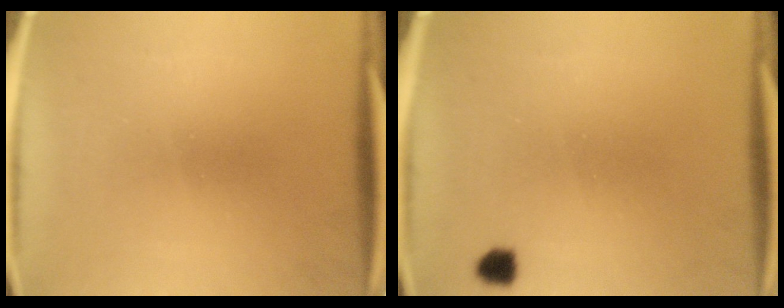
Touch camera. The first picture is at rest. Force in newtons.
{"total": 2.0}